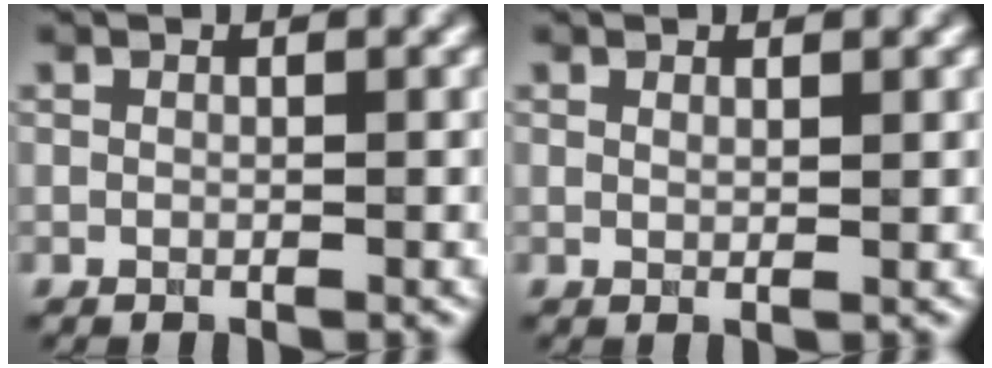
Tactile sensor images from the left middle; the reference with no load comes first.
{"total": 0.7, "force": [0.6, 0.1, 0.4], "torque": [-0.007, -0.002, 0.010]}